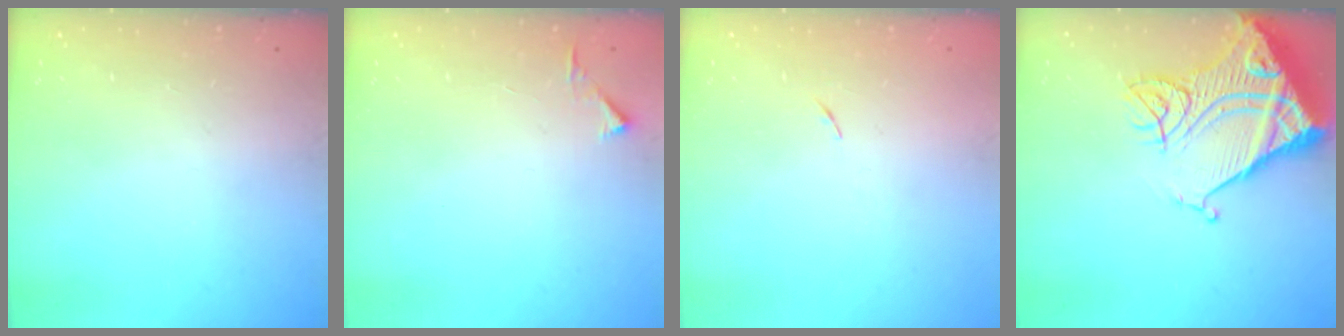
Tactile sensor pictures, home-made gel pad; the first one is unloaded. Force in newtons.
{"total": 2.8, "press": 2.8, "slide": 0.3}
{"total": 3.8, "press": 3.7, "slide": 0.7}
{"total": 20.1, "press": 19.9, "slide": 2.6}